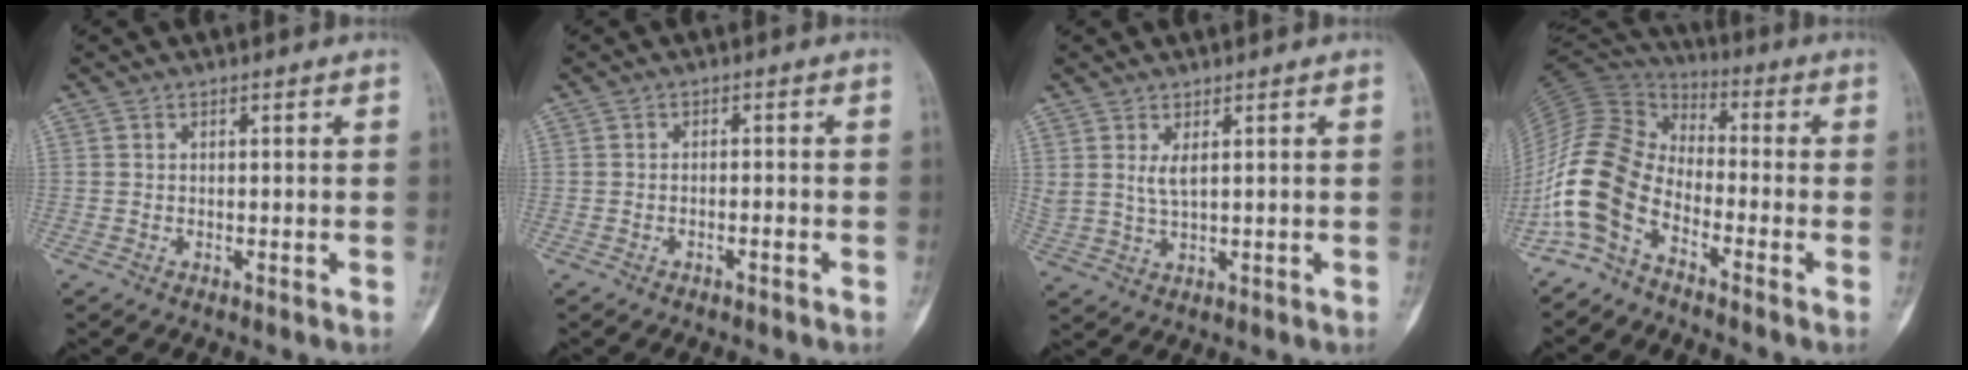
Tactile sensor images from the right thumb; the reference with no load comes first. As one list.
[{"total": 1.2, "force": [-0.7, 0.4, 0.9], "torque": [-0.018, 0.012, -0.011]}, {"total": 3.3, "force": [1.5, 1.0, 2.8], "torque": [-0.063, -0.011, 0.038]}, {"total": 13.5, "force": [-6.8, 7.8, 8.7], "torque": [-0.187, 0.069, -0.153]}]